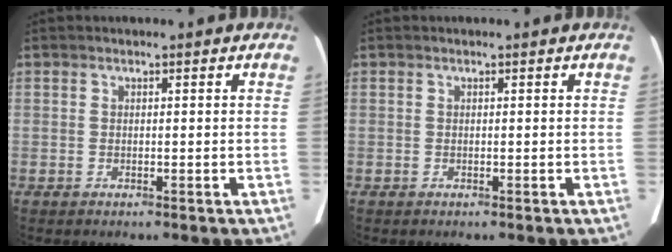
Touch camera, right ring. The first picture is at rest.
{"total": 0.0}